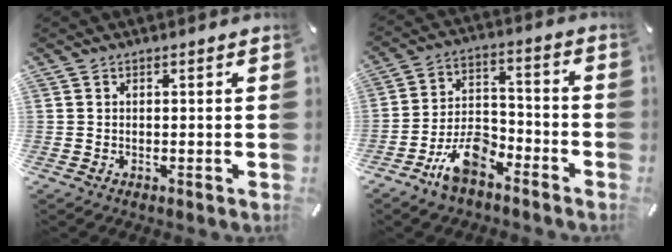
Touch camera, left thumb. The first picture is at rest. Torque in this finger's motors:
{"motor_torque": [0.21, 1.54, 0.48, 0.46, 0.22]}